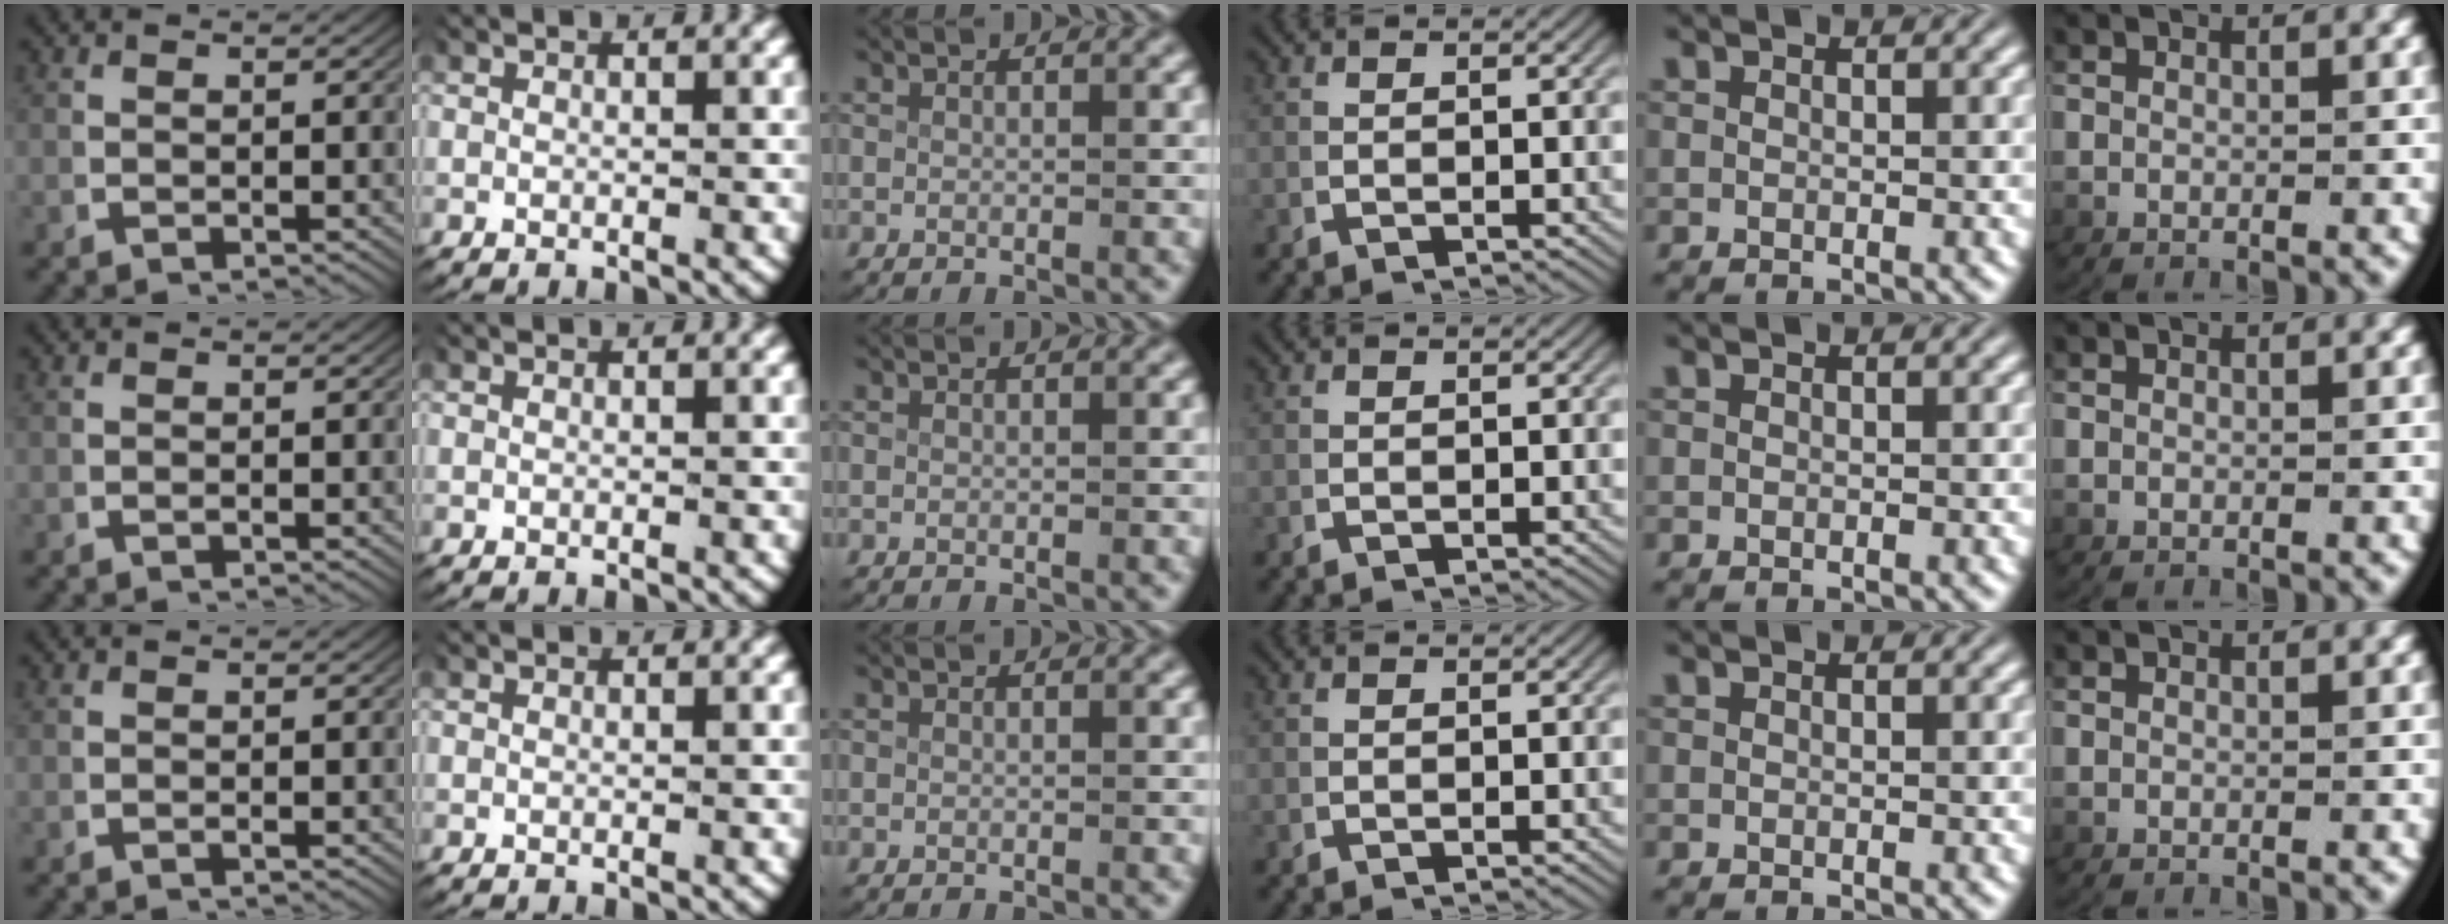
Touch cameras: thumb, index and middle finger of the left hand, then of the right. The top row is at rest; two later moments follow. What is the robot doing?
{"motion": "lift_and_place", "object": "paper"}